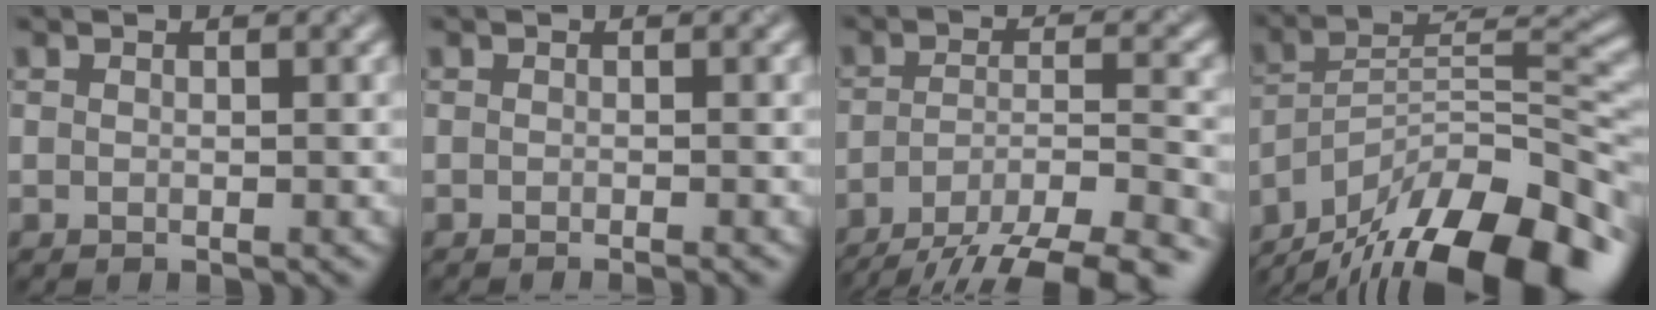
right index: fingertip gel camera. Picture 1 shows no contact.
{"total": 1.4, "force": [-0.7, 0.4, 1.1], "torque": [-0.006, -0.004, -0.012]}
{"total": 12.9, "force": [-10.5, 3.9, 6.3], "torque": [-0.104, -0.013, -0.144]}
{"total": 16.9, "force": [-12.8, 5.2, 9.7], "torque": [-0.183, 0.011, -0.202]}